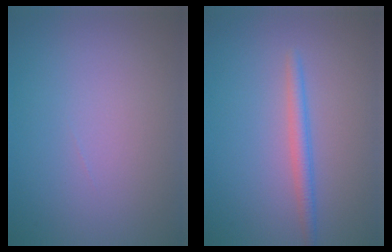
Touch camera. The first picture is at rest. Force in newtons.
{"total": 1.9, "press": 1.9, "slide": 0.1}